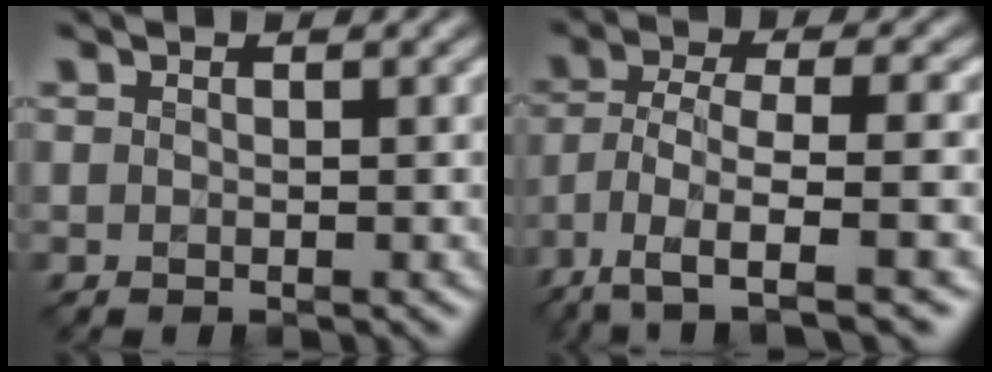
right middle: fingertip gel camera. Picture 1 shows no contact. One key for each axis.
{"total": 8.0, "fx": -4.8, "fy": 2.3, "fz": 6.0, "tx": -0.105, "ty": -0.001, "tz": -0.088}